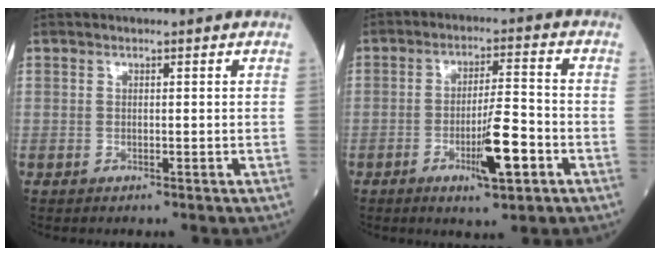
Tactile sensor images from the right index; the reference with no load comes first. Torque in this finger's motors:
{"motor_torque": [0.32, -0.22, 0.18, 0.09]}